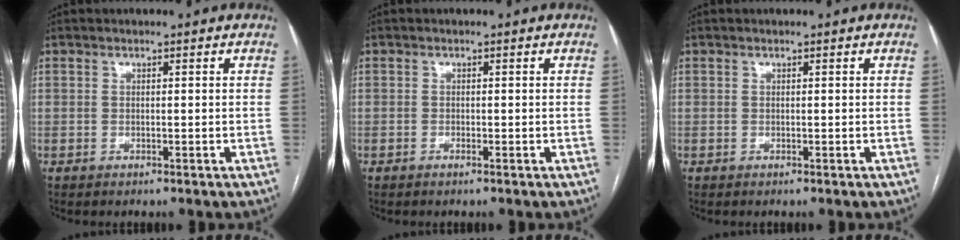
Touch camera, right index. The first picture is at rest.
{"total": 0.5, "force": [-0.4, 0.1, 0.3], "torque": [-0.006, 0.000, -0.006]}
{"total": 0.0}